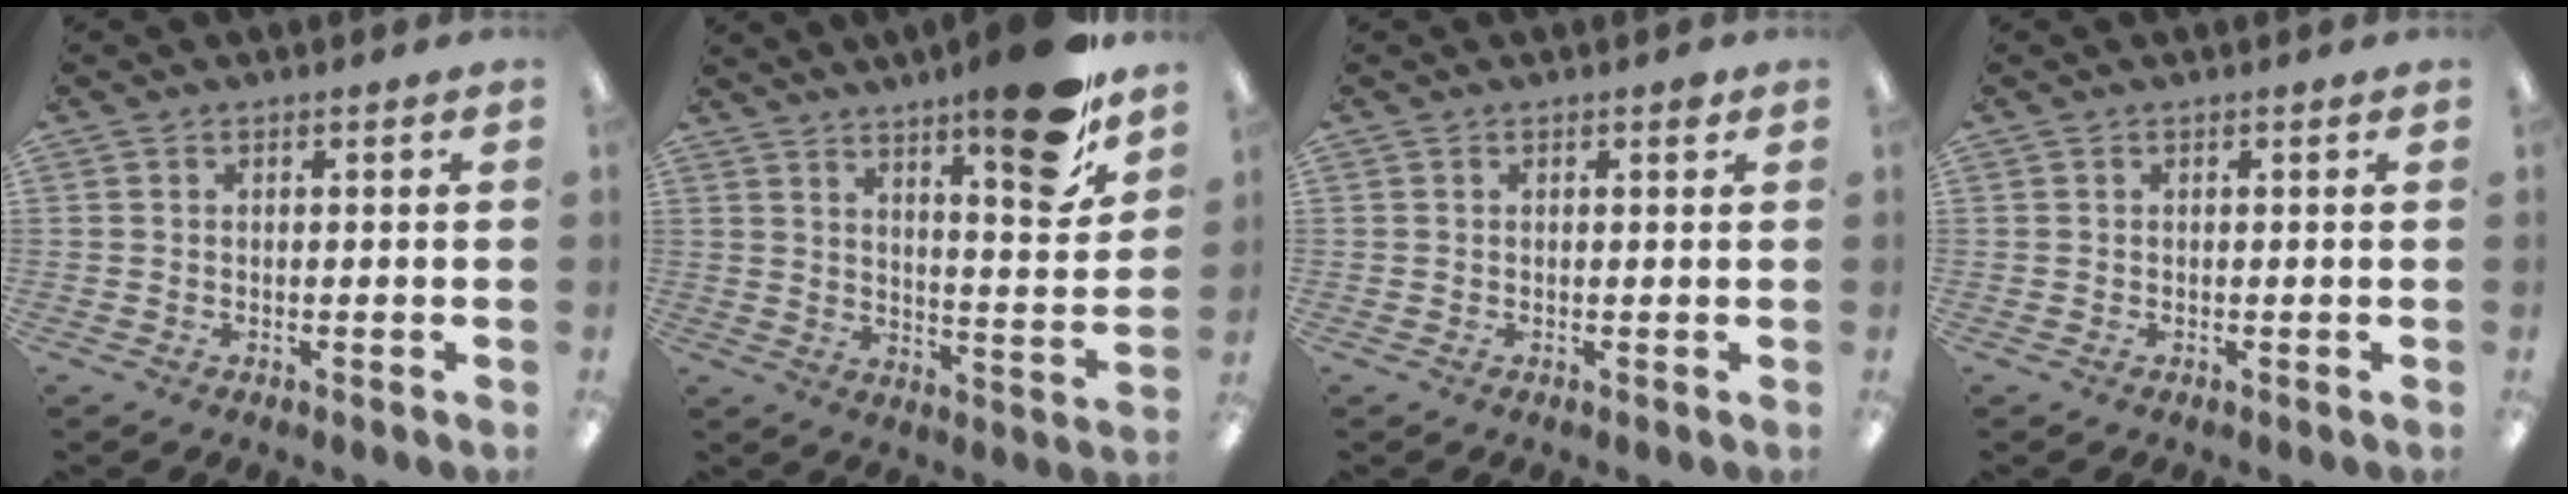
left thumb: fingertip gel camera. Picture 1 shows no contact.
{"total": 15.3, "force": [11.3, 2.9, 10.0], "torque": [-0.134, -0.080, 0.176]}
{"total": 1.0, "force": [0.6, 0.3, 0.8], "torque": [-0.009, -0.001, 0.009]}
{"total": 0.0}